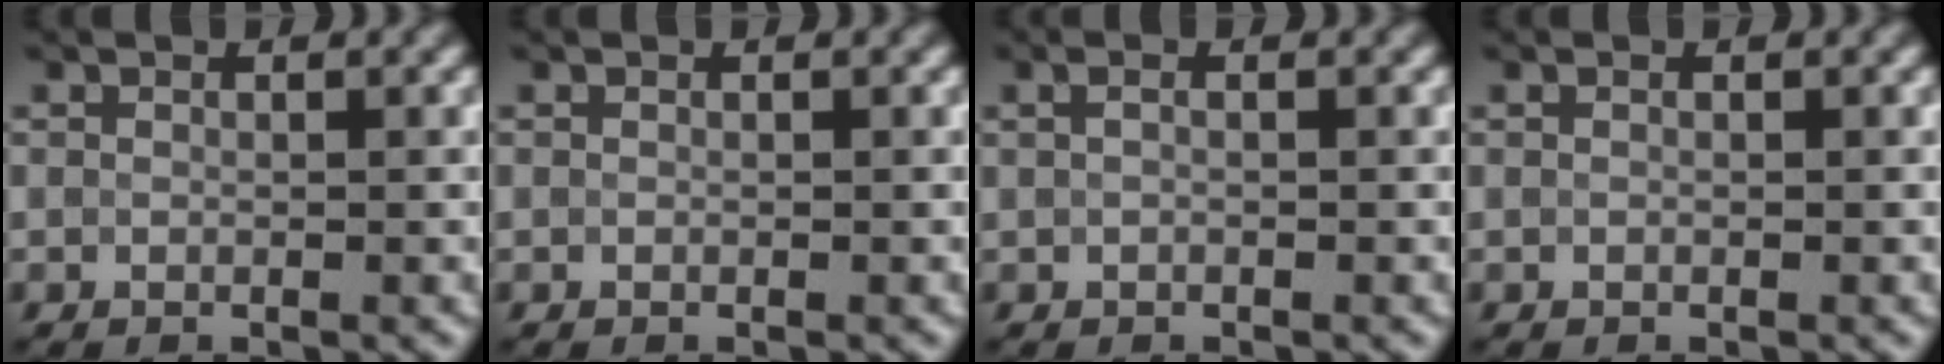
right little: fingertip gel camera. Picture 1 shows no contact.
{"total": 0.0}
{"total": 1.0, "force": [0.4, 0.4, 0.9], "torque": [-0.017, -0.002, 0.000]}
{"total": 0.0}